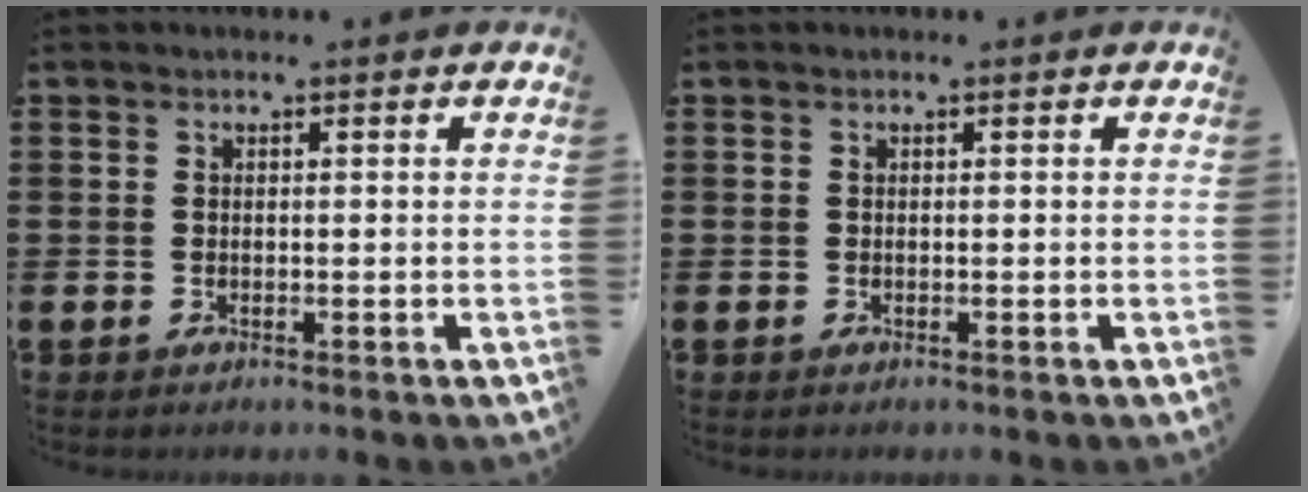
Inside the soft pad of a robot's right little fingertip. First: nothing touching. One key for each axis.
{"total": 0.0}